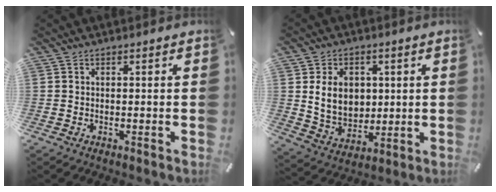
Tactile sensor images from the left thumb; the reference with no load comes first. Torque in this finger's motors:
{"motor_torque": [0.48, 1.34, 0.27, -0.14, 0.13]}